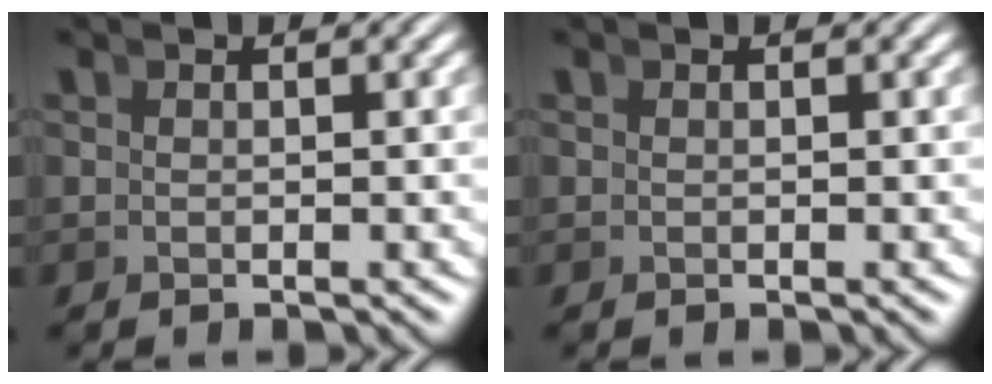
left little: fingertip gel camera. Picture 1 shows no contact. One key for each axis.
{"total": 0.0}